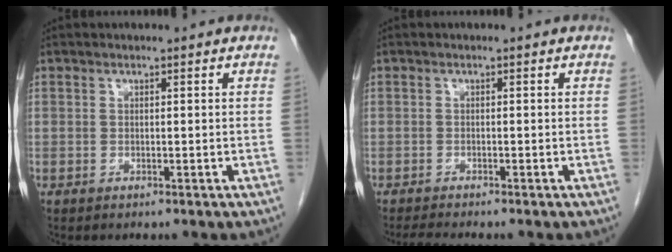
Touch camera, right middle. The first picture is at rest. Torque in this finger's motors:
{"motor_torque": [0.02, 0.00, 0.00, 0.00]}